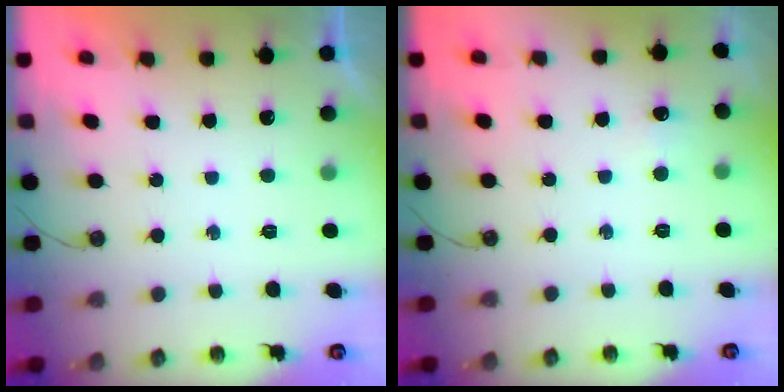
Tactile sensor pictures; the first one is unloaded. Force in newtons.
{"total": 4.1, "press": 4.0, "slide": 1.0}